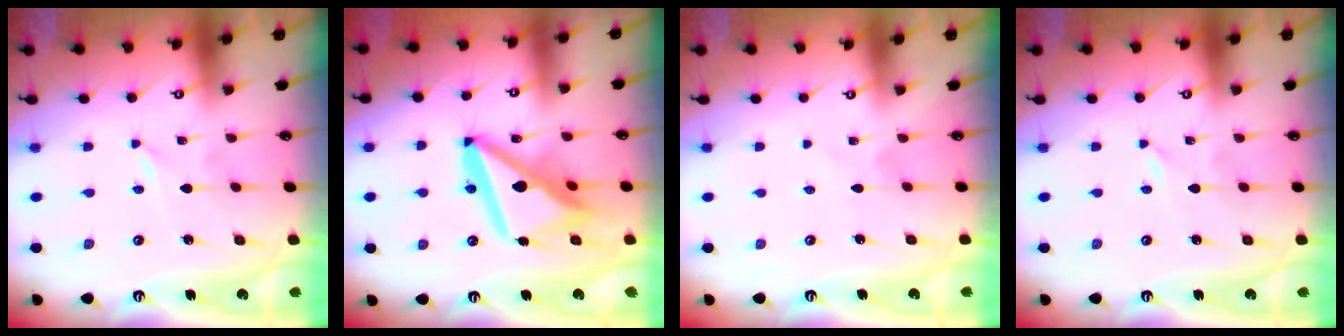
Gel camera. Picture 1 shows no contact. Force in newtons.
{"total": 17.6, "press": 17.5, "slide": 2.2}
{"total": 1.4, "press": 1.4, "slide": 0.1}
{"total": 0.0}